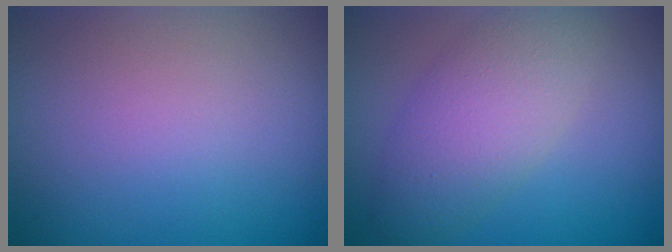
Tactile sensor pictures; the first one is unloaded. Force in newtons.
{"total": 5.4, "press": 5.4, "slide": 0.3}